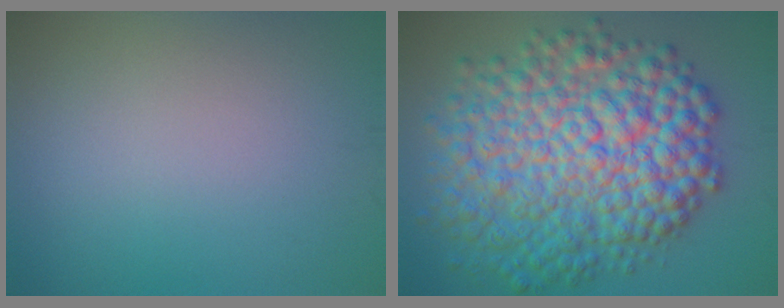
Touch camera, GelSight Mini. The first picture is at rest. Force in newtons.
{"total": 11.8, "press": 11.8, "slide": 0.1}